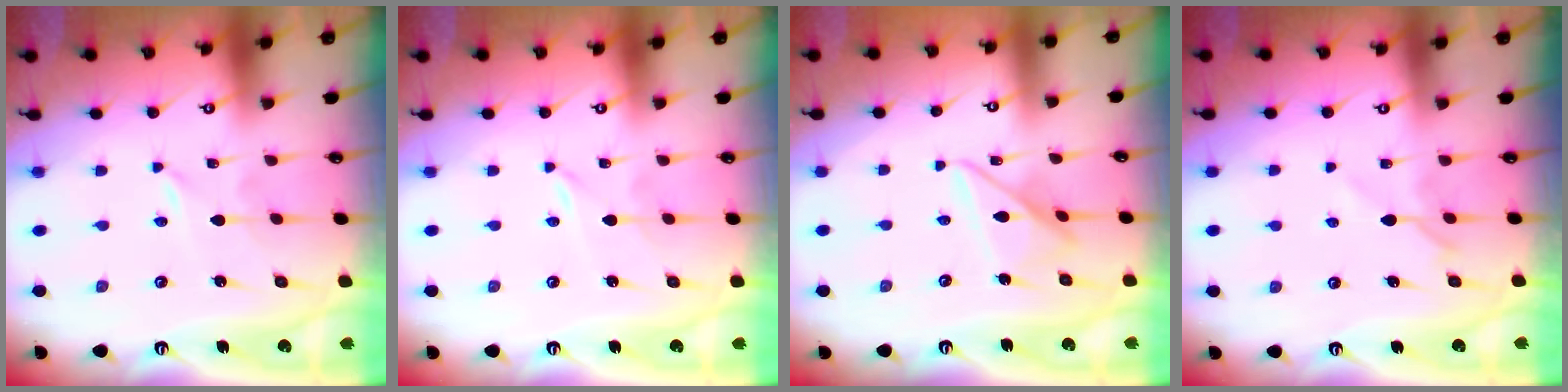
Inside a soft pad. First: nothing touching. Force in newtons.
{"total": 0.0}
{"total": 10.1, "press": 10.0, "slide": 1.1}
{"total": 5.8, "press": 5.8, "slide": 0.7}